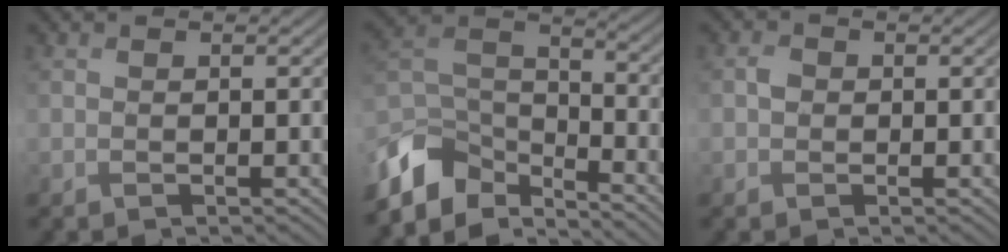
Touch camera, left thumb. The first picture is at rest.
{"total": 10.7, "force": [-8.6, 4.7, 4.5], "torque": [-0.109, 0.003, -0.179]}
{"total": 1.3, "force": [0.0, 1.2, 0.5], "torque": [-0.007, -0.001, -0.007]}